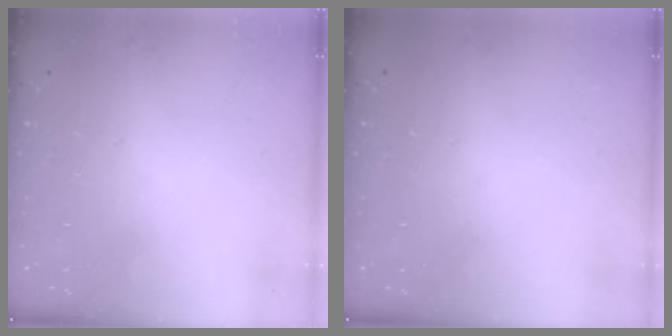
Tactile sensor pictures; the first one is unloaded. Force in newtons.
{"total": 0.0}